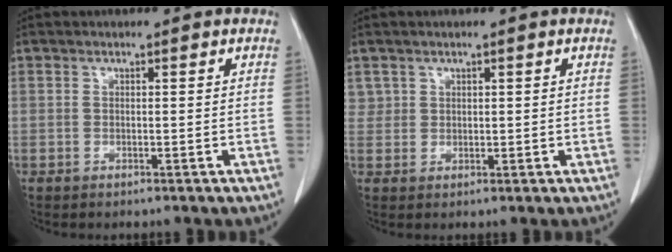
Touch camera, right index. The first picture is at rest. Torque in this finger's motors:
{"motor_torque": [-0.18, 0.25, 0.01, 0.00]}